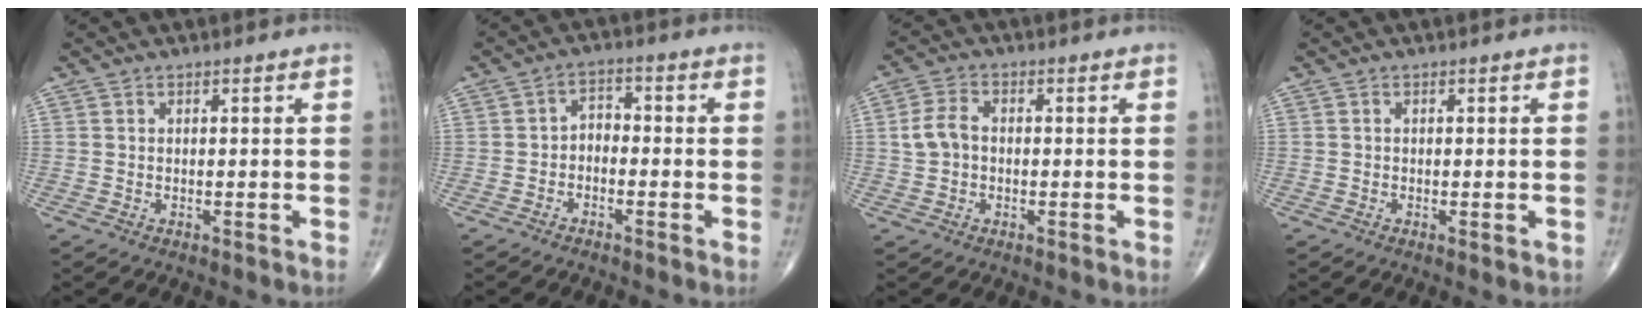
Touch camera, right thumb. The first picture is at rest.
{"total": 3.1, "force": [-1.3, 2.1, 1.9], "torque": [-0.018, 0.026, -0.034]}
{"total": 4.8, "force": [0.1, 3.5, 3.3], "torque": [-0.069, 0.014, -0.003]}
{"total": 1.0, "force": [-0.3, 0.4, 0.9], "torque": [-0.014, -0.004, -0.003]}